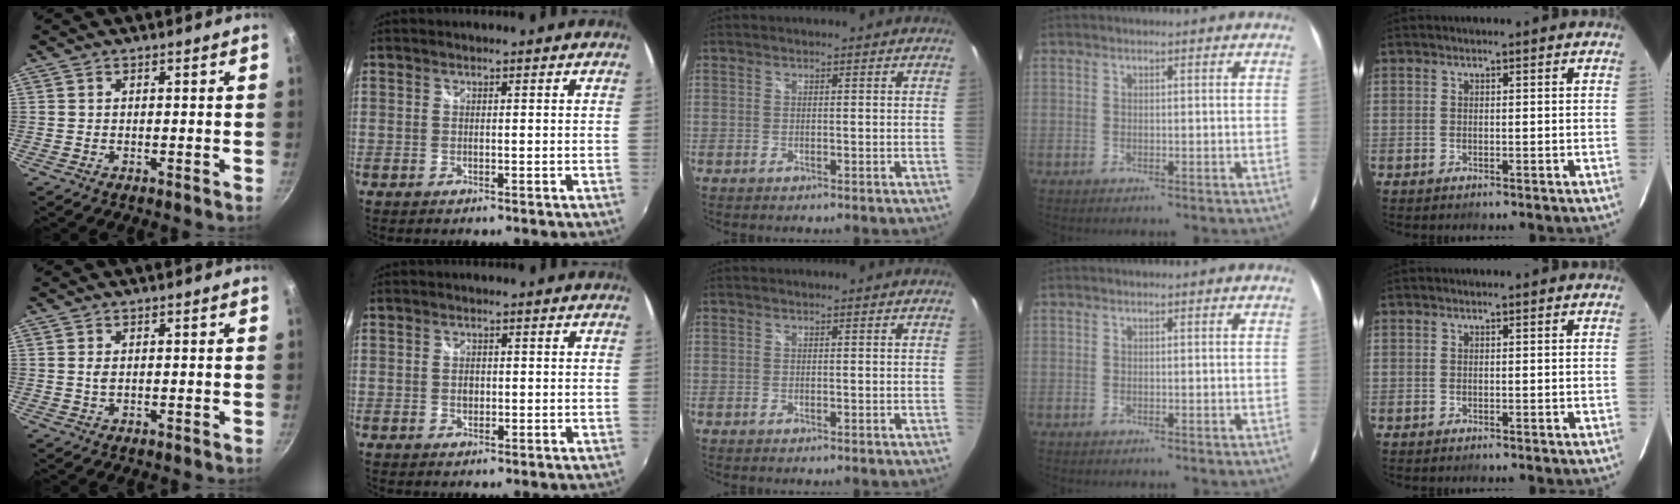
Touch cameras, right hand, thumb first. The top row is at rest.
{"thumb": {"total": 1.1, "force": [0.2, 0.6, 0.9], "torque": [-0.019, 0.000, 0.003]}, "index": {"total": 1.5, "force": [-0.1, 1.2, 0.8], "torque": [-0.013, 0.001, -0.003]}}